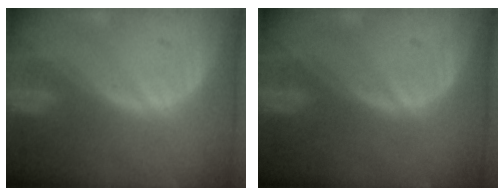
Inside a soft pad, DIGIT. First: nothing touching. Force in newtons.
{"total": 0.0}